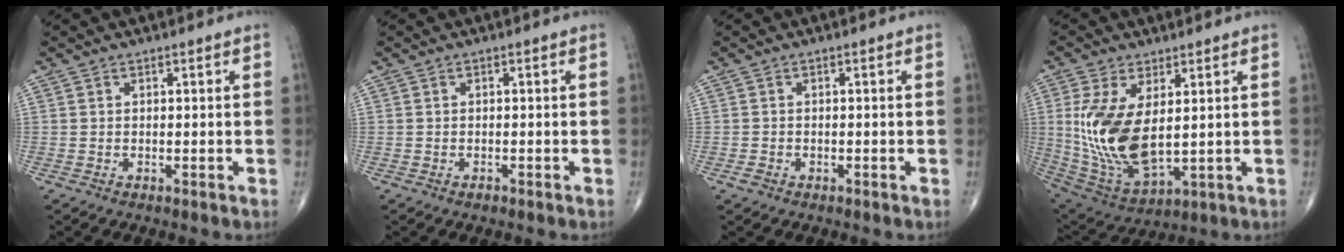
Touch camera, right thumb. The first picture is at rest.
{"total": 0.7, "force": [-0.5, 0.4, 0.3], "torque": [-0.003, 0.001, -0.008]}
{"total": 1.1, "force": [-0.6, 0.8, 0.5], "torque": [-0.011, 0.005, -0.011]}
{"total": 15.9, "force": [1.9, 7.8, 13.7], "torque": [-0.280, -0.019, 0.060]}